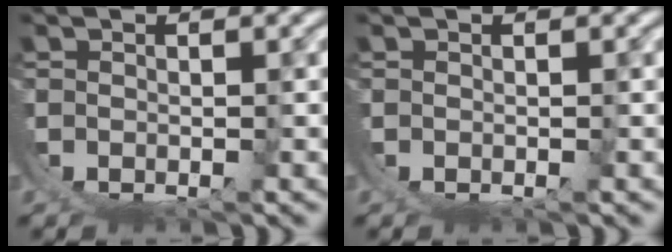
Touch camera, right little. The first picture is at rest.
{"total": 0.0}